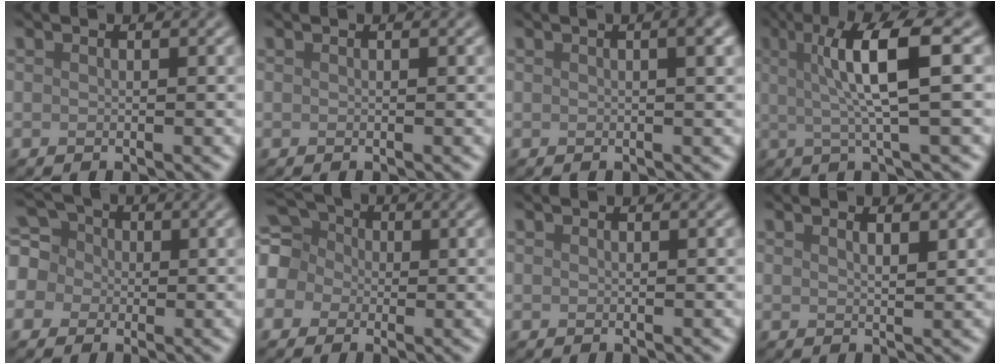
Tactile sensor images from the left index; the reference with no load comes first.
{"total": 0.0}
{"total": 2.8, "force": [0.8, 1.0, 2.5], "torque": [-0.017, 0.009, -0.002]}
{"total": 6.6, "force": [1.3, 1.0, 6.4], "torque": [-0.109, 0.010, 0.022]}
{"total": 5.5, "force": [0.1, 5.1, 2.1], "torque": [-0.050, 0.033, -0.033]}
{"total": 5.9, "force": [-0.3, 5.3, 2.5], "torque": [-0.063, 0.028, -0.041]}
{"total": 0.0}
{"total": 1.4, "force": [0.9, 0.4, 1.0], "torque": [-0.012, 0.001, 0.012]}